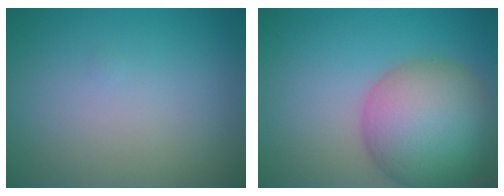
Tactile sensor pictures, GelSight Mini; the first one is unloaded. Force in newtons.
{"total": 10.0, "press": 10.0, "slide": 0.5}